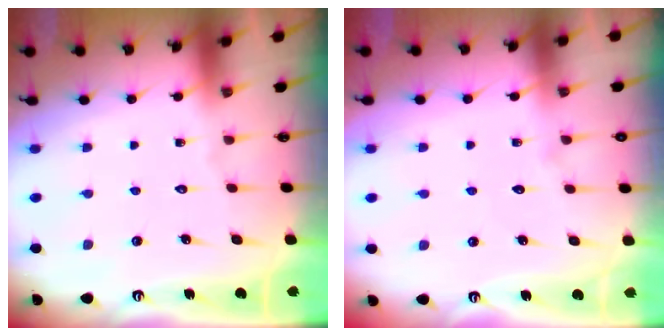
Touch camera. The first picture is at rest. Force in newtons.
{"total": 5.7, "press": 5.7, "slide": 0.7}